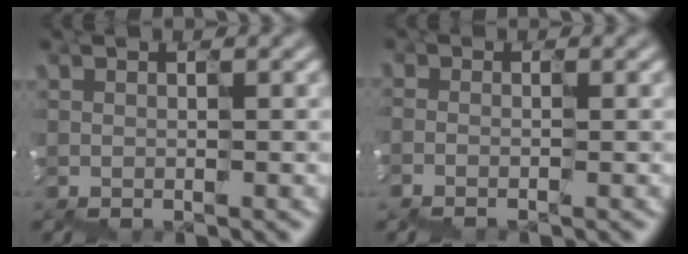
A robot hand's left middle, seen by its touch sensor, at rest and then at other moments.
{"total": 1.1, "force": [-1.1, -0.2, -0.1], "torque": [0.010, -0.018, -0.022]}